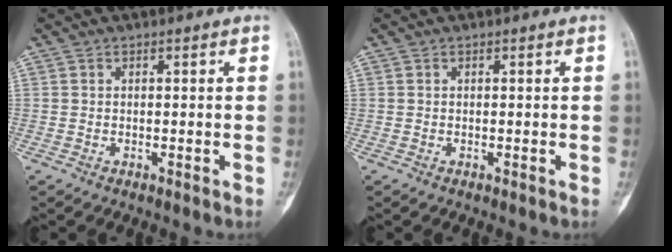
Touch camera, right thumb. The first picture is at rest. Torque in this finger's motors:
{"motor_torque": [0.05, 0.05, 0.03, -0.04, 0.01]}